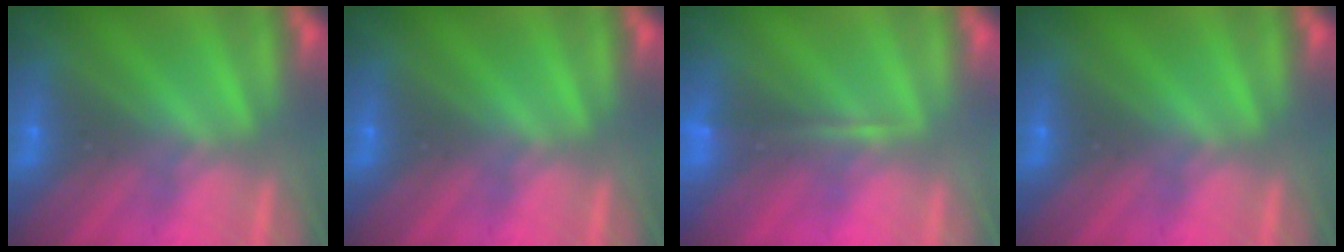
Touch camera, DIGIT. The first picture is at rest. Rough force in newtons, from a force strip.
{"total": 0.0}
{"total": 1.6}
{"total": 0.0}